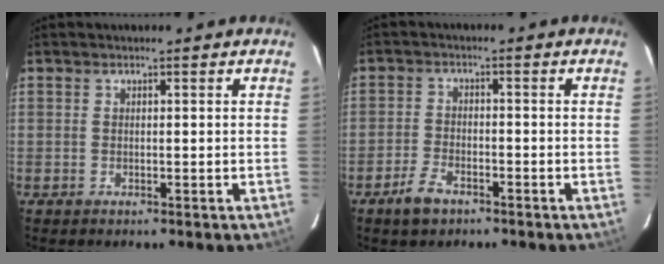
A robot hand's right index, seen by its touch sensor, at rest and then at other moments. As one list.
[{"total": 5.0, "force": [-3.4, 2.5, 2.7], "torque": [-0.069, -0.002, -0.065]}]